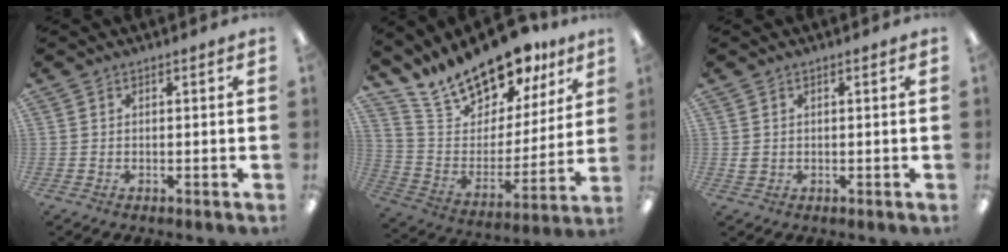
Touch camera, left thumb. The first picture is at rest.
{"total": 19.9, "force": [17.4, 7.2, 6.3], "torque": [-0.128, -0.133, 0.310]}
{"total": 1.3, "force": [0.4, 1.1, 0.6], "torque": [-0.014, 0.005, 0.006]}